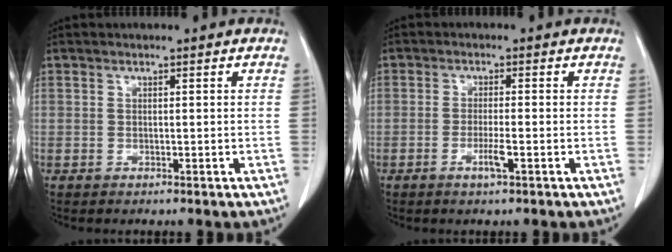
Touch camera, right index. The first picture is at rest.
{"total": 2.7, "force": [-1.2, 0.0, 2.4], "torque": [-0.048, -0.003, -0.023]}